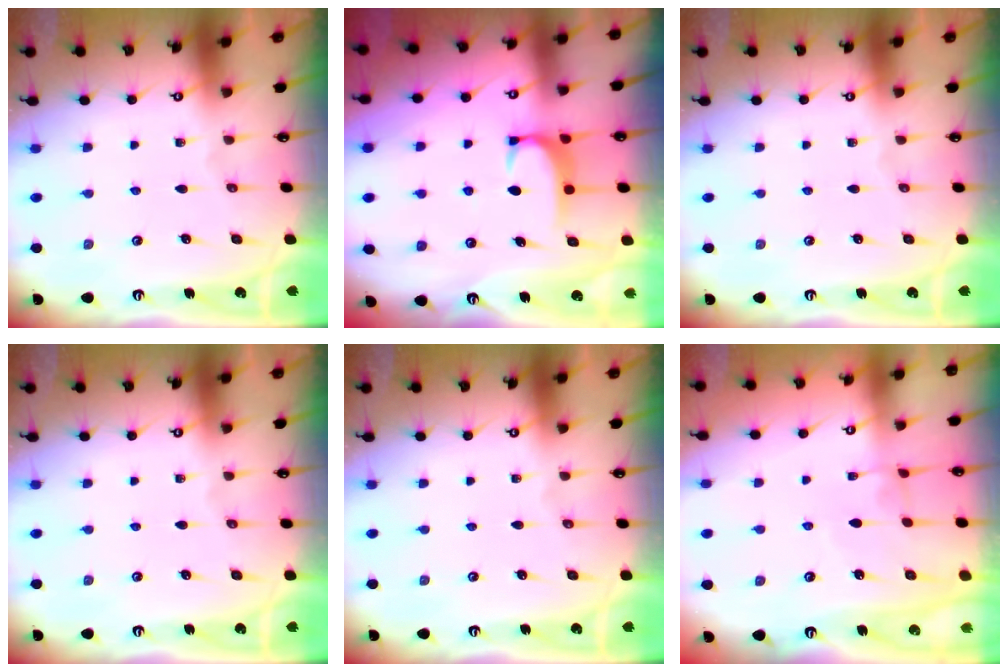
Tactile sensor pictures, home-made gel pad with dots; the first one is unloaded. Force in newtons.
{"total": 1.8, "press": 1.7, "slide": 0.5}
{"total": 0.0}
{"total": 0.0}
{"total": 0.0}
{"total": 1.7, "press": 1.7, "slide": 0.3}